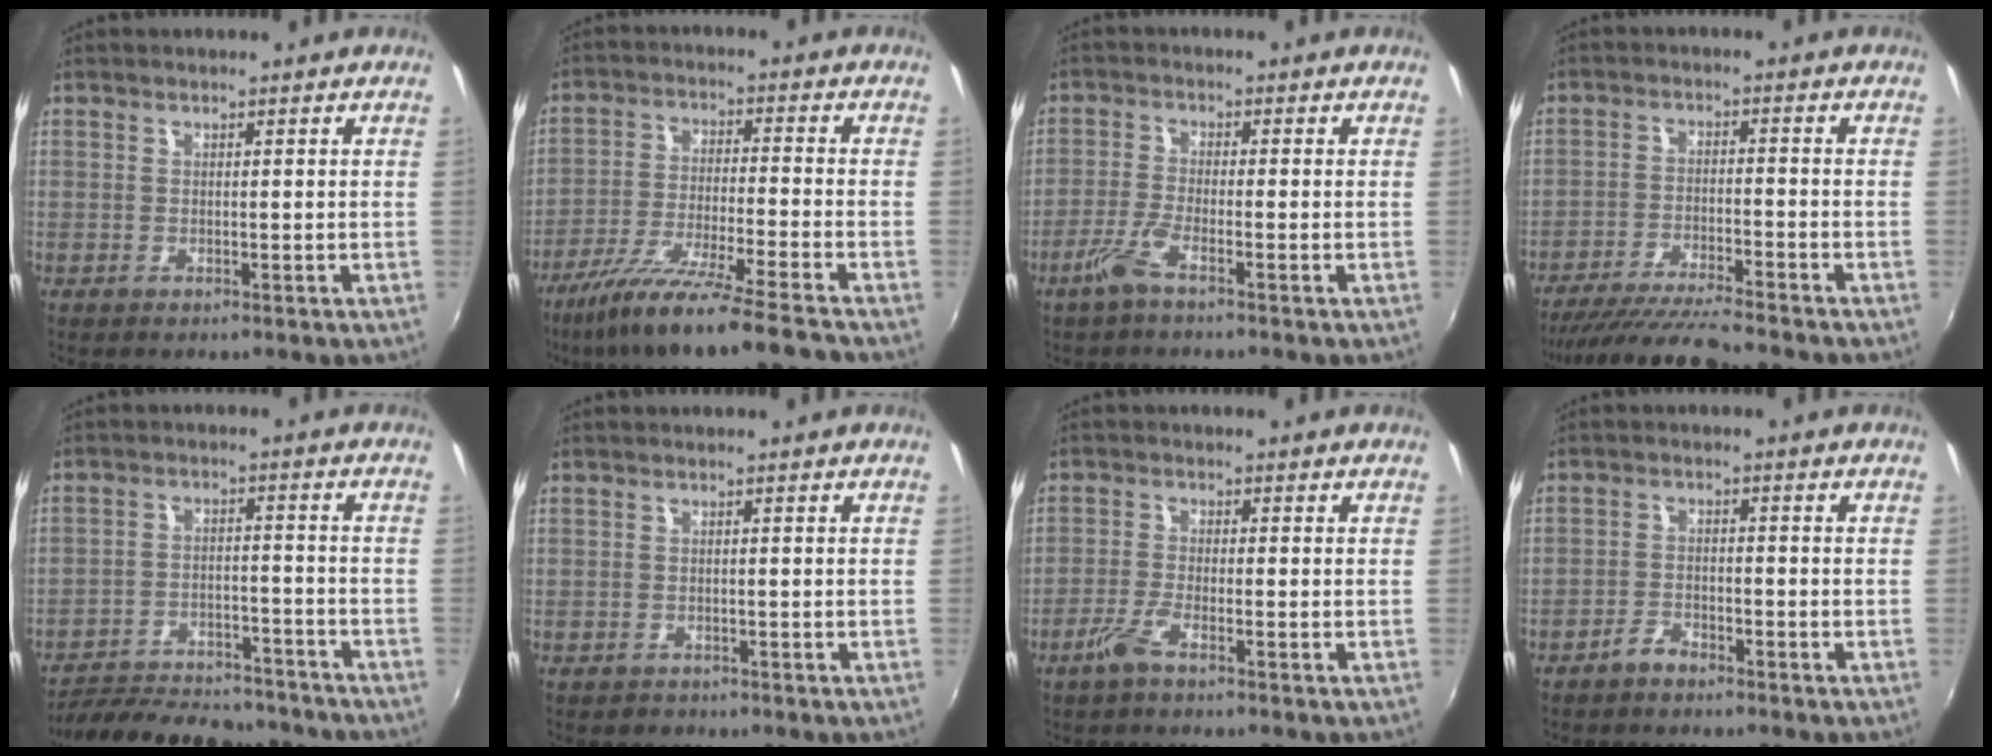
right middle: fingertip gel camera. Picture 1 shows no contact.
{"total": 14.6, "force": [-11.9, -0.6, 8.4], "torque": [-0.171, -0.037, -0.208]}
{"total": 4.0, "force": [-2.7, 0.0, 2.9], "torque": [-0.076, -0.006, -0.058]}
{"total": 11.8, "force": [-10.7, 0.1, 4.9], "torque": [-0.113, -0.015, -0.185]}
{"total": 19.4, "force": [-17.1, 5.8, 7.3], "torque": [-0.154, -0.001, -0.237]}
{"total": 1.1, "force": [-0.9, 0.7, 0.0], "torque": [-0.003, 0.000, -0.013]}
{"total": 3.5, "force": [-2.5, 0.2, 2.5], "torque": [-0.066, -0.005, -0.051]}
{"total": 2.8, "force": [-2.5, 0.9, 0.8], "torque": [-0.028, 0.005, -0.044]}